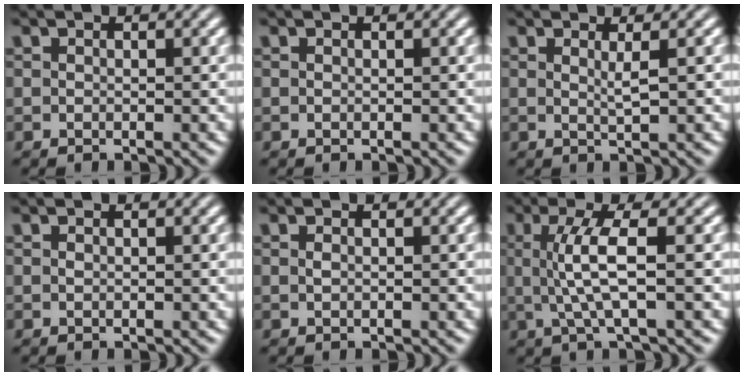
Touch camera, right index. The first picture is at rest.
{"total": 0.0}
{"total": 1.6, "force": [0.6, -1.3, 0.8], "torque": [-0.006, -0.008, 0.016]}
{"total": 0.6, "force": [-0.1, -0.6, -0.1], "torque": [-0.004, -0.010, 0.007]}
{"total": 0.9, "force": [-0.1, -0.9, 0.0], "torque": [-0.001, -0.008, 0.006]}
{"total": 3.8, "force": [0.2, -0.6, 3.8], "torque": [-0.070, 0.001, 0.011]}